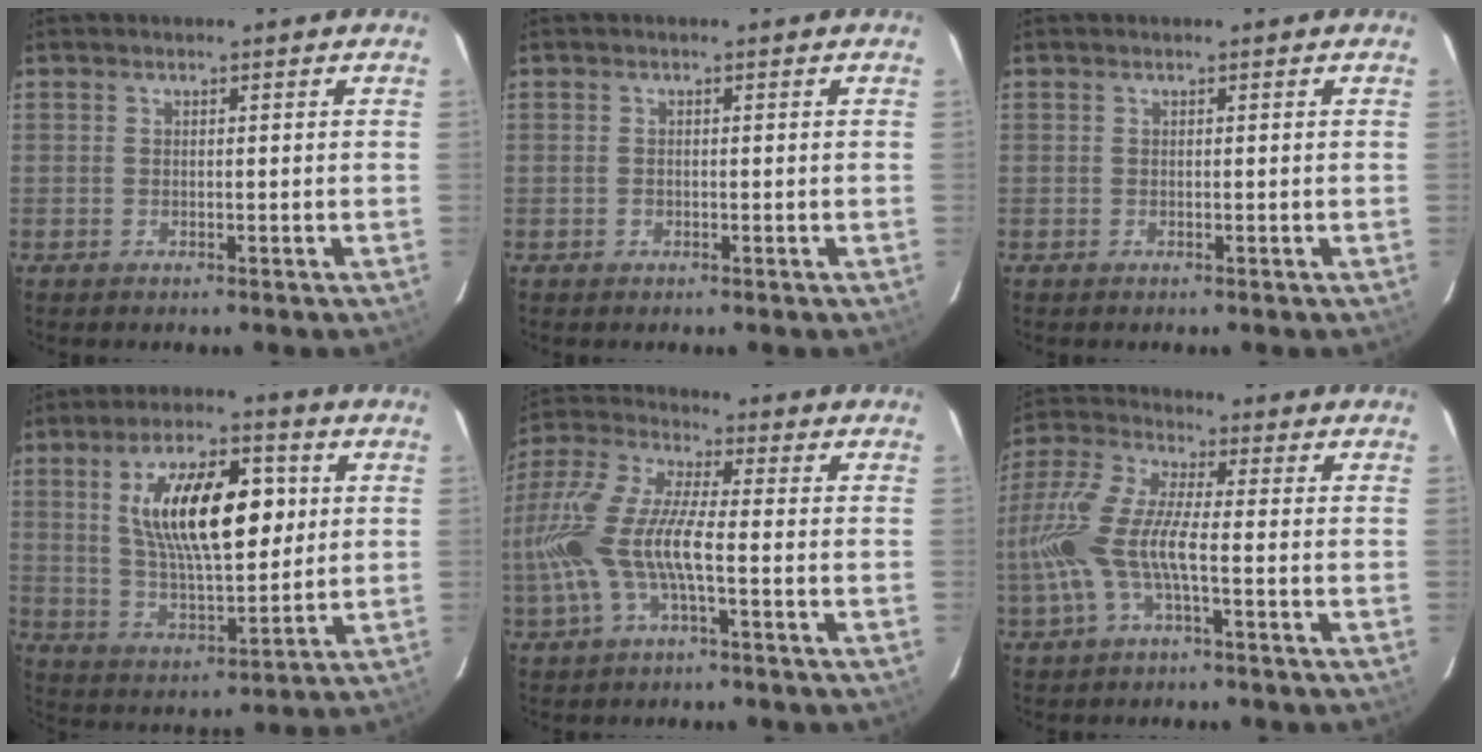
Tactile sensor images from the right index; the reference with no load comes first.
{"total": 0.8, "force": [-0.3, 0.6, 0.3], "torque": [-0.004, 0.000, -0.005]}
{"total": 0.0}
{"total": 17.4, "force": [4.2, 7.1, 15.4], "torque": [-0.263, 0.014, 0.081]}
{"total": 15.5, "force": [-3.3, 4.1, 14.5], "torque": [-0.300, -0.003, -0.066]}
{"total": 13.0, "force": [-3.2, 3.1, 12.3], "torque": [-0.263, -0.003, -0.063]}